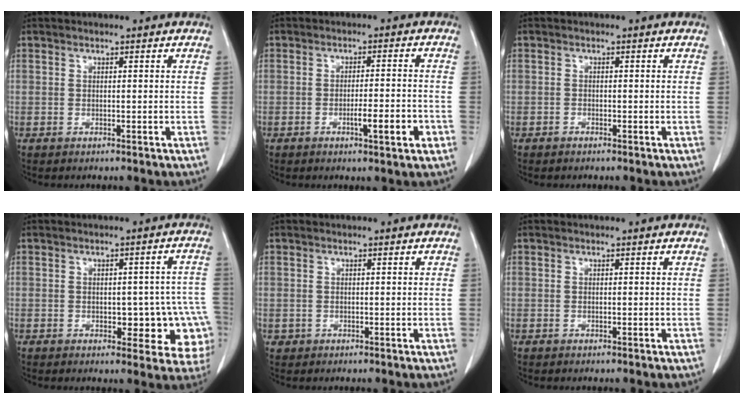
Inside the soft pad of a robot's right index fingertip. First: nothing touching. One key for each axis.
{"total": 5.4, "fx": -2.2, "fy": 0.5, "fz": 4.9, "tx": -0.073, "ty": -0.002, "tz": -0.030}
{"total": 0.5, "fx": -0.5, "fy": 0.2, "fz": 0.0, "tx": -0.003, "ty": 0.000, "tz": -0.009}
{"total": 10.3, "fx": -2.7, "fy": 5.1, "fz": 8.5, "tx": -0.068, "ty": 0.021, "tz": -0.027}
{"total": 0.7, "fx": -0.1, "fy": 0.7, "fz": -0.1, "tx": 0.006, "ty": 0.006, "tz": -0.002}
{"total": 0.0}